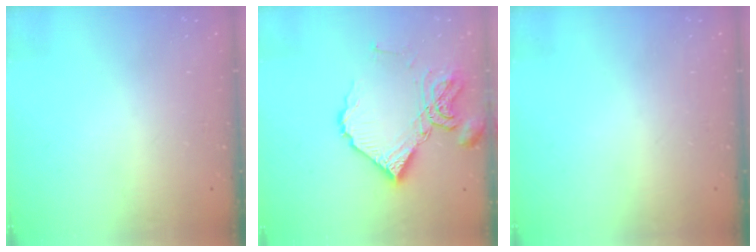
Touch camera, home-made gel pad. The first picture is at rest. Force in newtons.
{"total": 15.0, "press": 14.9, "slide": 1.7}
{"total": 0.0}